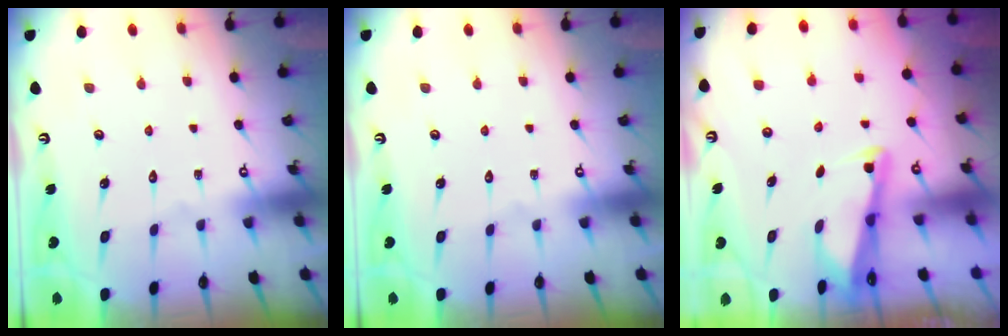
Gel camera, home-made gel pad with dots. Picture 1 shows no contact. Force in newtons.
{"total": 0.0}
{"total": 2.5, "press": 2.5, "slide": 0.2}